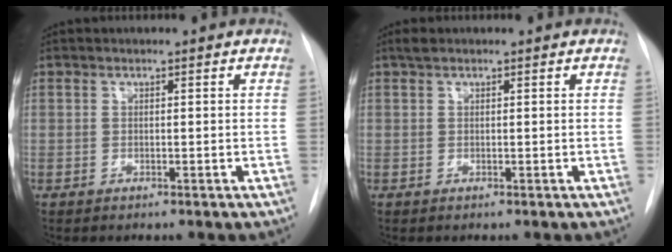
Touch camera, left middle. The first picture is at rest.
{"total": 1.0, "force": [0.8, 0.4, 0.5], "torque": [-0.013, 0.014, 0.015]}